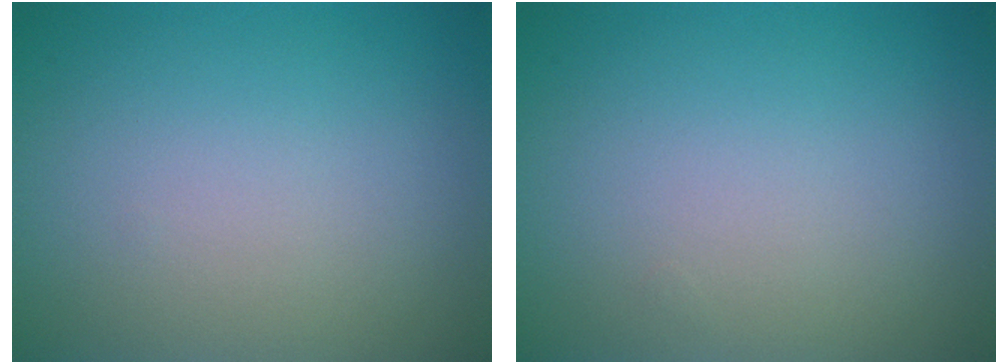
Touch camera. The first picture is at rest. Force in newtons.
{"total": 0.0}